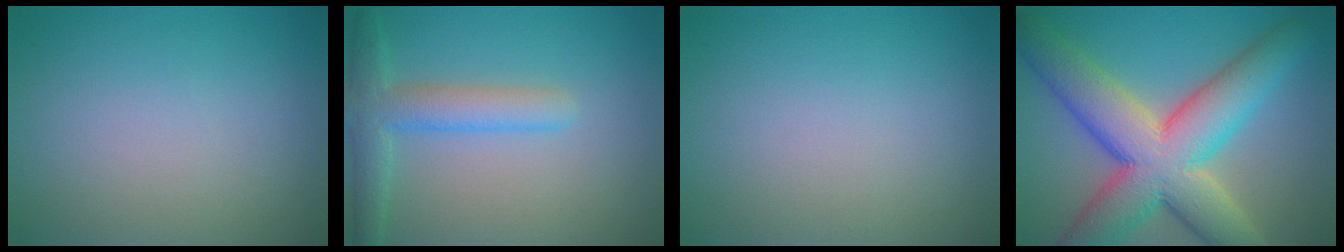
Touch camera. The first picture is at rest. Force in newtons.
{"total": 4.0, "press": 4.0, "slide": 0.2}
{"total": 0.0}
{"total": 12.1, "press": 12.1, "slide": 0.8}